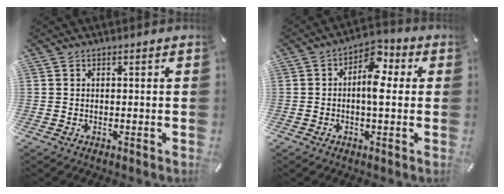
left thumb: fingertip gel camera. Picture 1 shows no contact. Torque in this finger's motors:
{"motor_torque": [-0.01, 0.44, 0.68, -0.41, 0.04]}